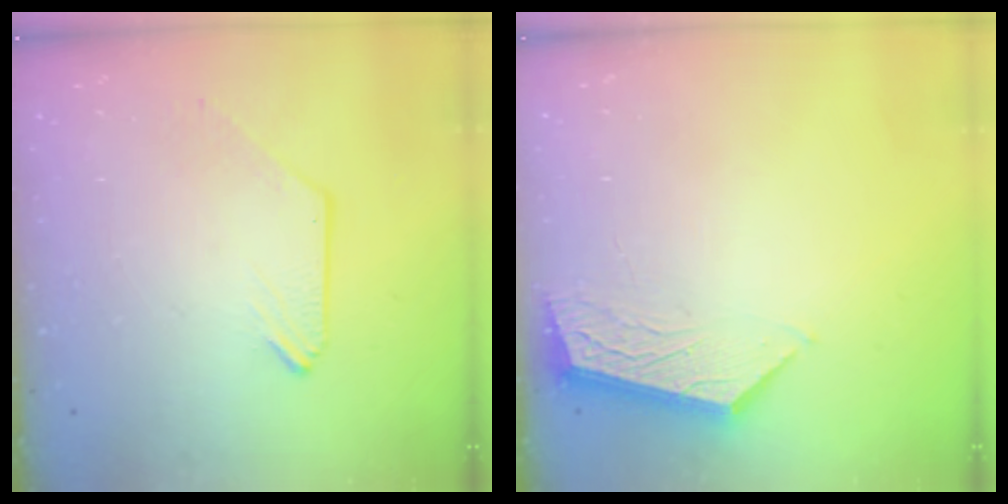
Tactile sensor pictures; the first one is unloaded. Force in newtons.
{"total": 5.2, "press": 5.2, "slide": 0.1}